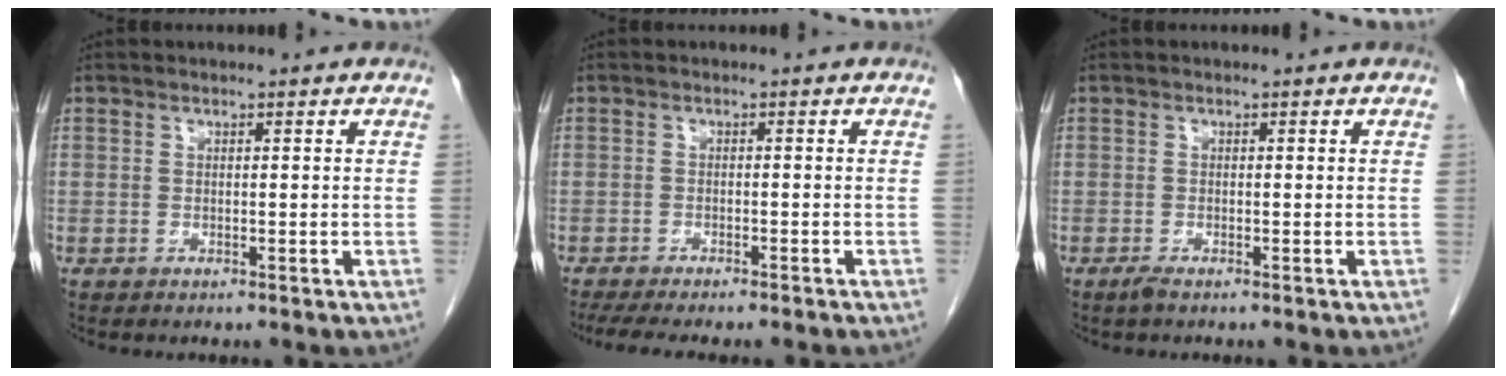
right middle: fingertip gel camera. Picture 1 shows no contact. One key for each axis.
{"total": 9.6, "fx": -8.1, "fy": 1.3, "fz": 5.0, "tx": -0.063, "ty": -0.009, "tz": -0.113}
{"total": 1.0, "fx": -0.8, "fy": 0.0, "fz": 0.6, "tx": -0.019, "ty": -0.004, "tz": -0.015}